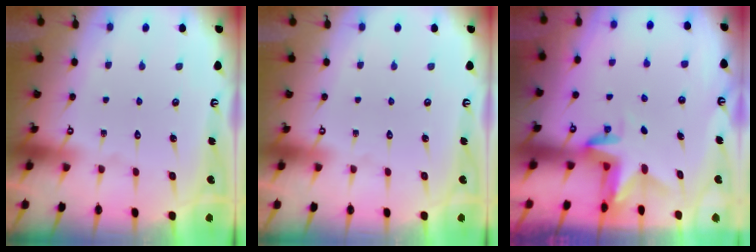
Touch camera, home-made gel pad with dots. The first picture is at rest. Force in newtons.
{"total": 0.0}
{"total": 3.1, "press": 3.1, "slide": 0.2}